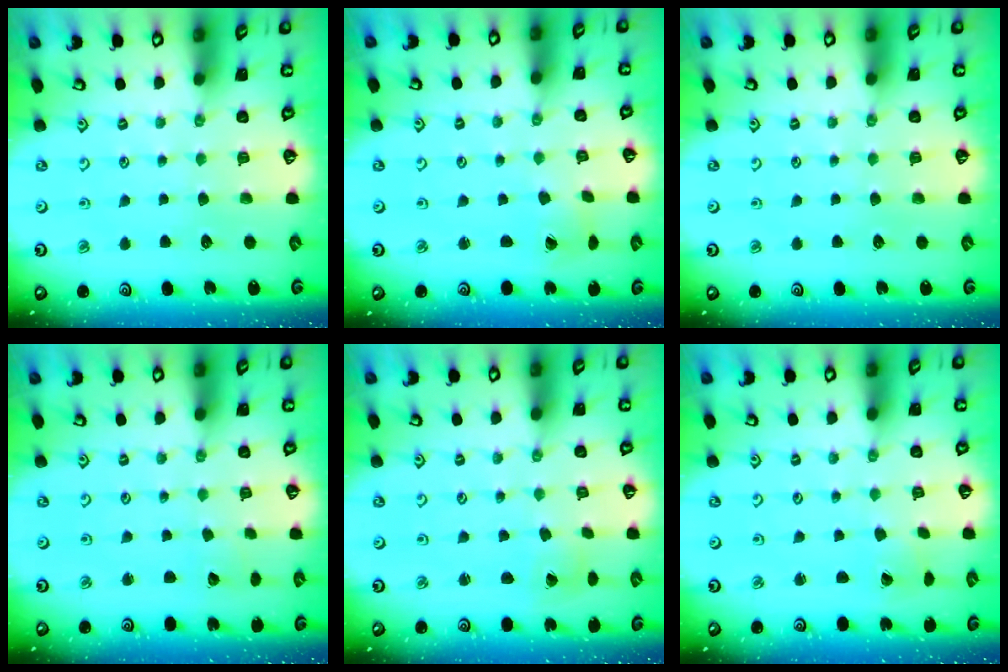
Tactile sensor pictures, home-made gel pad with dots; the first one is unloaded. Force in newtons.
{"total": 1.2, "press": 1.1, "slide": 0.2}
{"total": 0.0}
{"total": 0.9, "press": 0.9, "slide": 0.1}
{"total": 2.1, "press": 2.1, "slide": 0.1}
{"total": 0.7, "press": 0.7, "slide": 0.0}